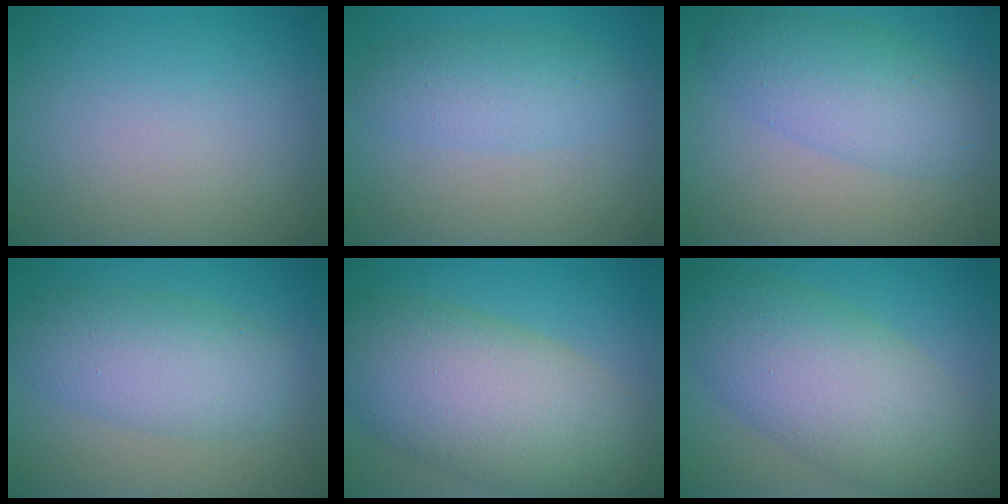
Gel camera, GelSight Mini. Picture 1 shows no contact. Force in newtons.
{"total": 3.2, "press": 3.2, "slide": 0.1}
{"total": 5.0, "press": 5.0, "slide": 0.1}
{"total": 5.5, "press": 5.5, "slide": 0.2}
{"total": 11.6, "press": 11.6, "slide": 0.5}
{"total": 9.5, "press": 9.5, "slide": 0.2}